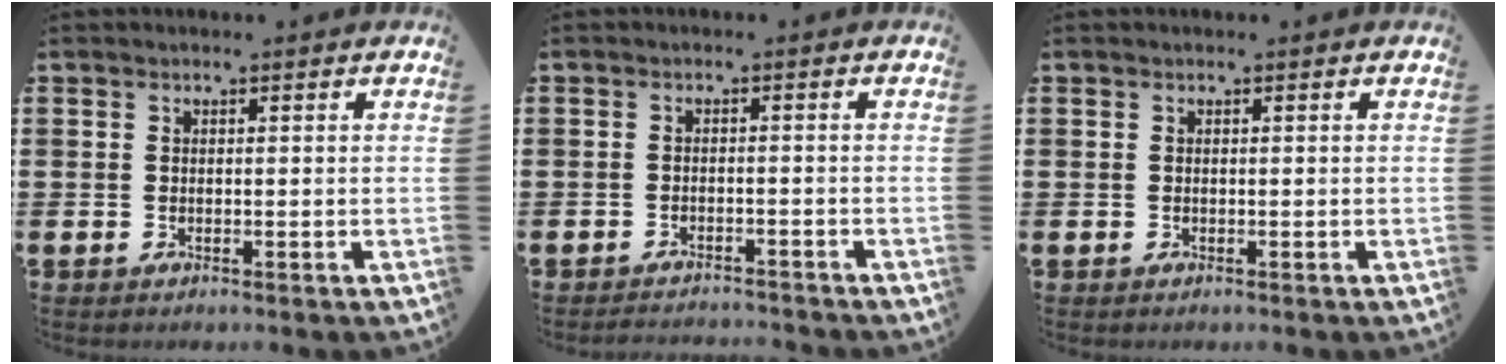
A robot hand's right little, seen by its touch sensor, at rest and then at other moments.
{"total": 1.5, "force": [-1.5, 0.0, -0.1], "torque": [-0.003, 0.004, -0.032]}
{"total": 0.0}